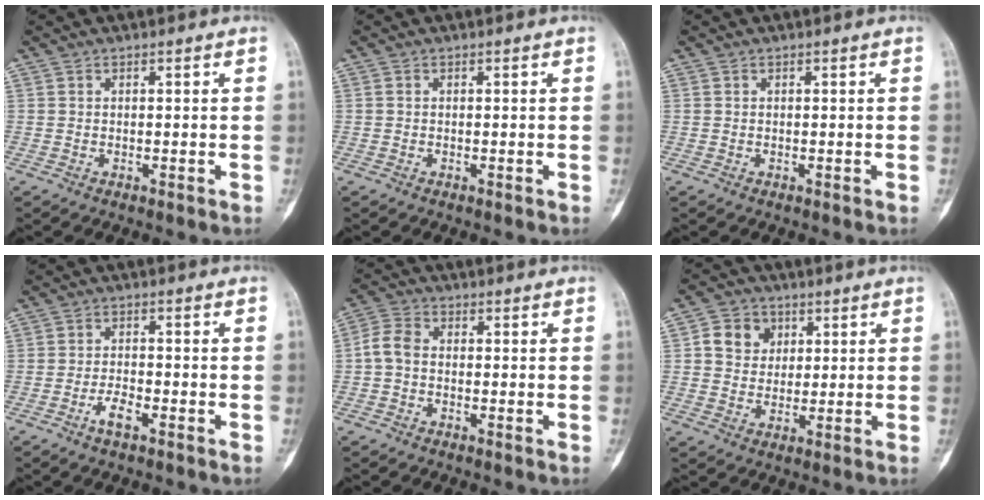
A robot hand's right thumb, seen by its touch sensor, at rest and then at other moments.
{"total": 0.0}
{"total": 0.0}
{"total": 3.5, "force": [-2.0, 1.2, 2.6], "torque": [-0.049, 0.011, -0.041]}
{"total": 4.5, "force": [-0.6, 3.2, 3.1], "torque": [-0.061, 0.013, -0.022]}
{"total": 6.7, "force": [2.0, 5.8, 2.7], "torque": [-0.015, -0.003, 0.032]}